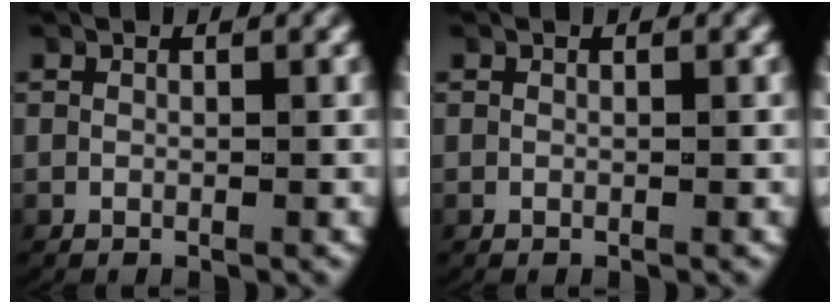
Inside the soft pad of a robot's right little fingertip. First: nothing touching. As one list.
[{"total": 0.0}]